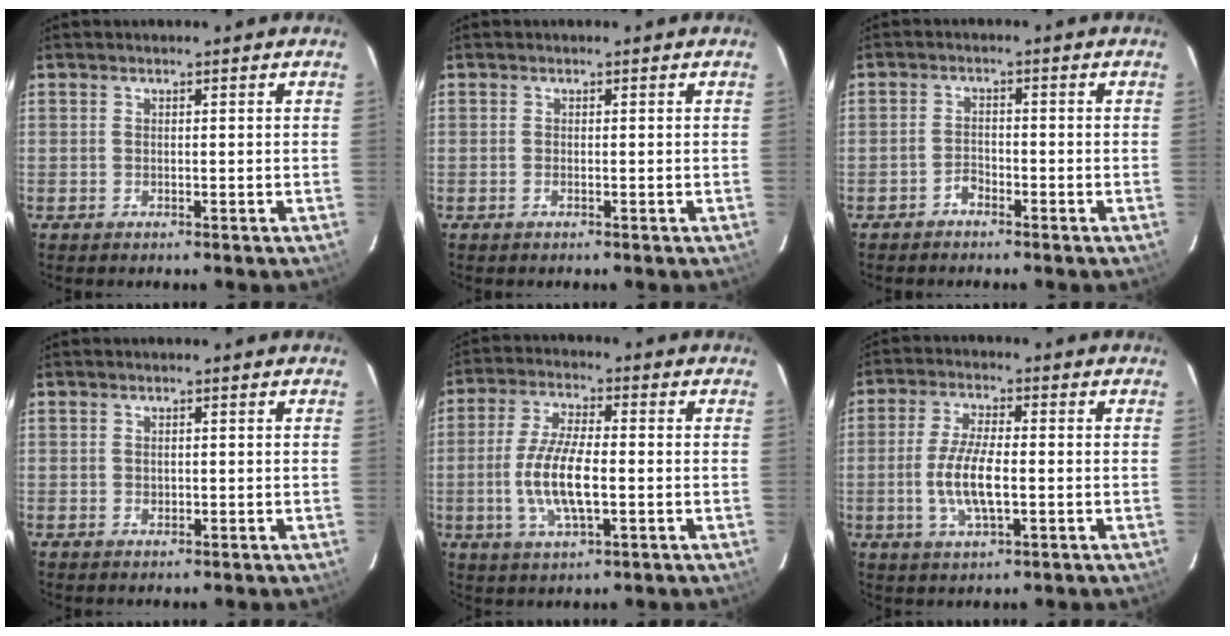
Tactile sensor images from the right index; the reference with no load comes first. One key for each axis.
{"total": 0.6, "fx": -0.3, "fy": 0.2, "fz": 0.6, "tx": -0.012, "ty": 0.001, "tz": -0.006}
{"total": 2.1, "fx": -1.8, "fy": 1.0, "fz": 0.7, "tx": -0.014, "ty": 0.006, "tz": -0.030}
{"total": 0.9, "fx": 0.0, "fy": 0.8, "fz": 0.4, "tx": -0.005, "ty": 0.001, "tz": 0.002}
{"total": 10.6, "fx": -1.9, "fy": 3.5, "fz": 9.9, "tx": -0.202, "ty": -0.004, "tz": -0.036}
{"total": 8.7, "fx": -1.5, "fy": 2.7, "fz": 8.1, "tx": -0.165, "ty": -0.005, "tz": -0.029}